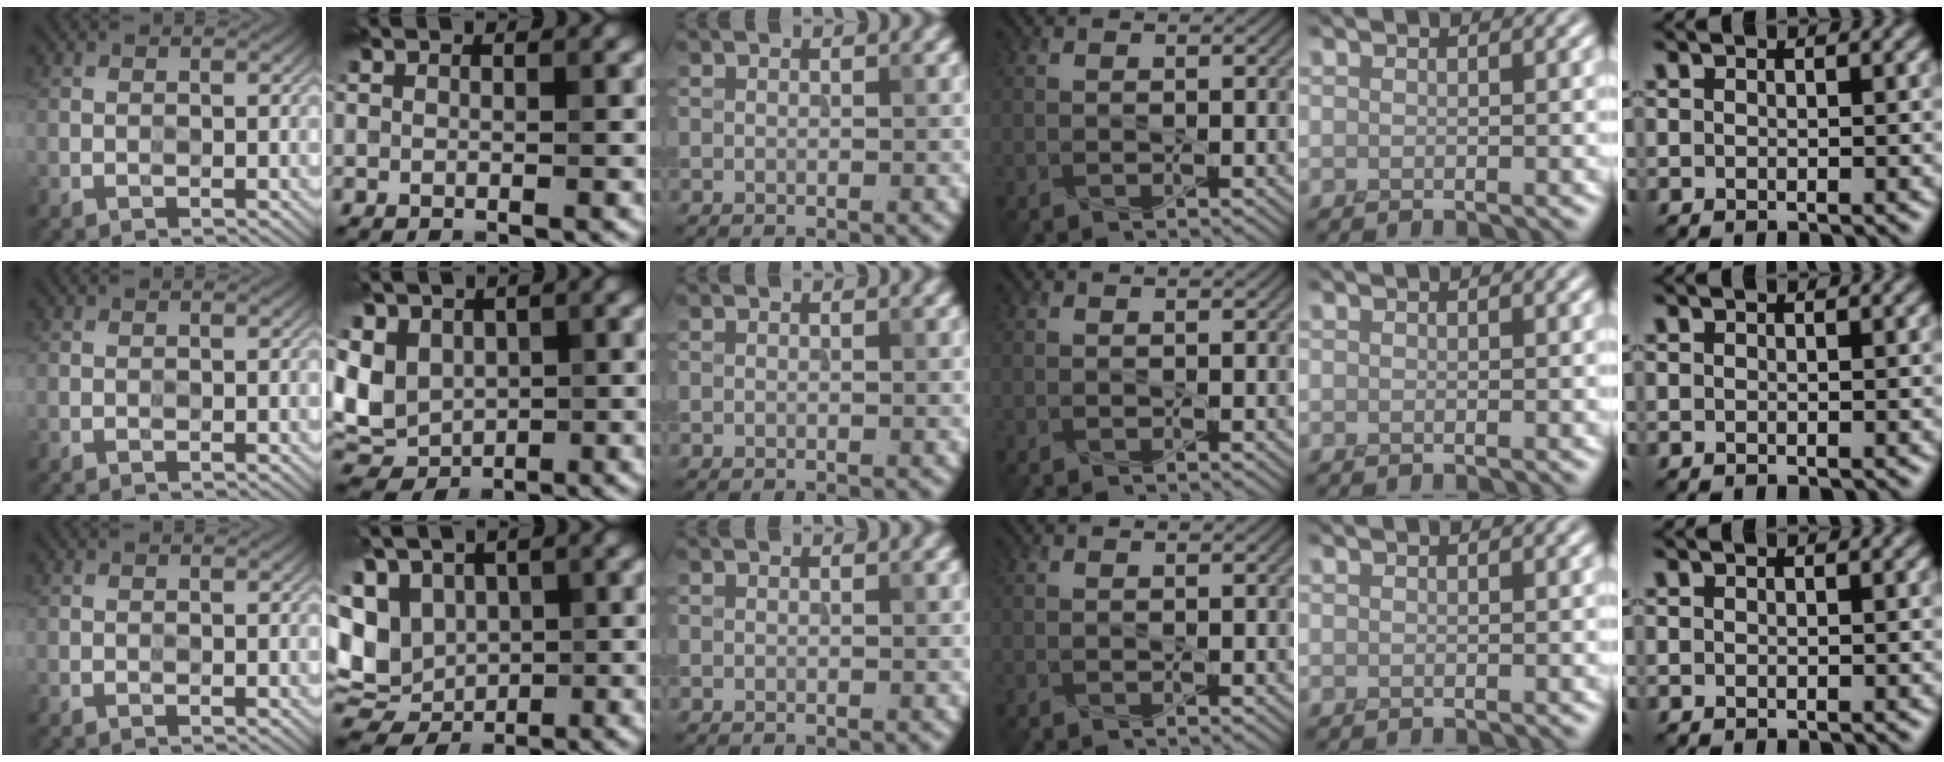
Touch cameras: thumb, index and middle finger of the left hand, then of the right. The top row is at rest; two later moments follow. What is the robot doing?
{"motion": "press", "object": "toy piano key"}